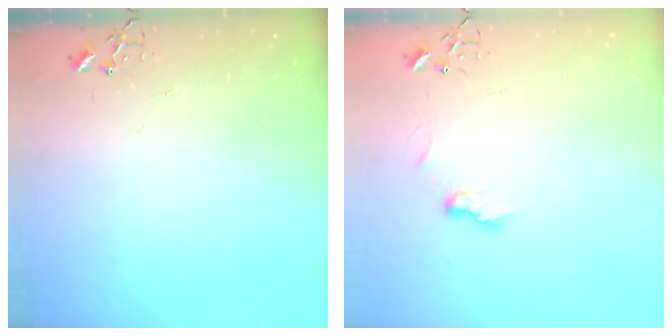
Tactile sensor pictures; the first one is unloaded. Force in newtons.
{"total": 6.7, "press": 6.7, "slide": 0.4}